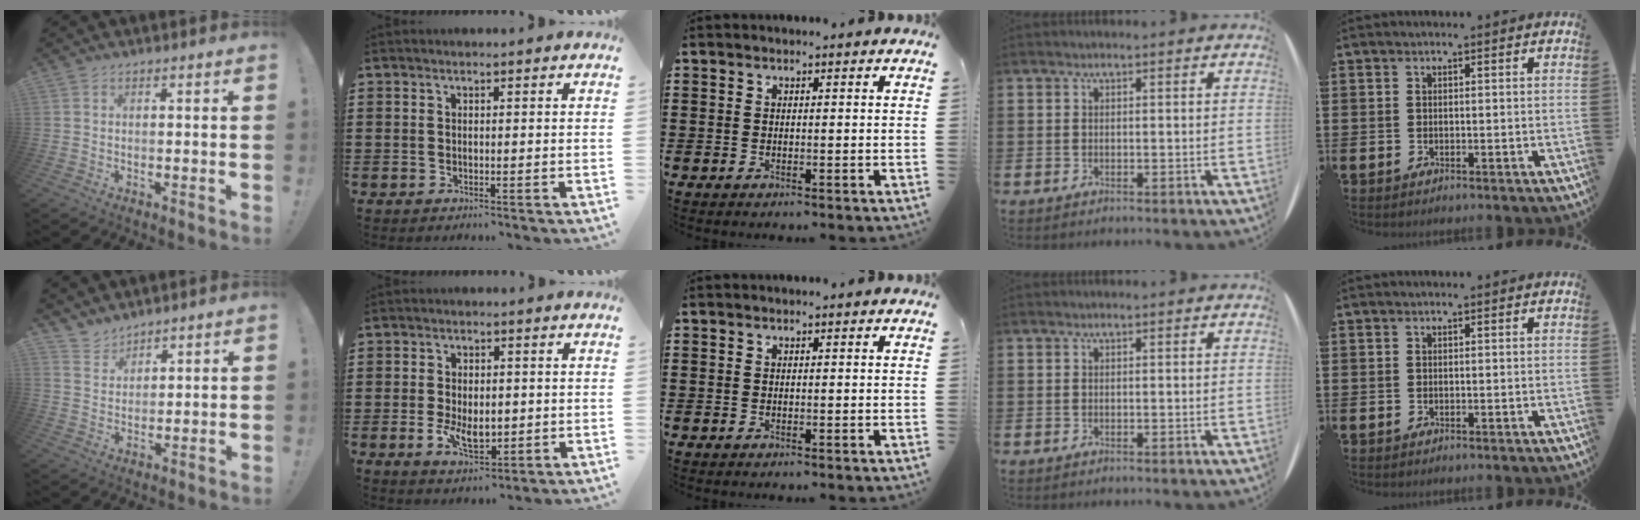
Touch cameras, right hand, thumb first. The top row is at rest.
{"thumb": {"total": 4.6, "force": [4.1, 2.0, 0.1], "torque": [-0.012, -0.029, 0.080]}, "index": {"total": 5.5, "force": [-0.8, 3.2, 4.4], "torque": [-0.085, -0.002, -0.017]}}